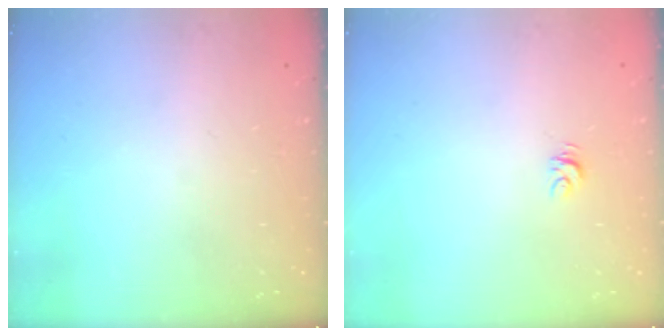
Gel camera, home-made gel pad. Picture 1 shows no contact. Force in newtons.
{"total": 3.5, "press": 3.5, "slide": 0.3}